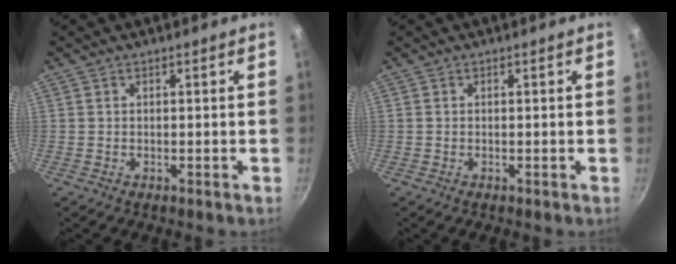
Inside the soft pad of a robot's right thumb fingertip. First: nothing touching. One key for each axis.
{"total": 0.0}